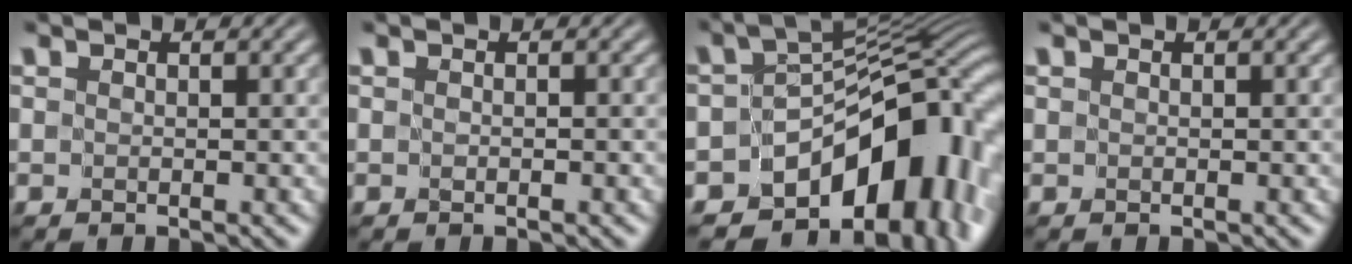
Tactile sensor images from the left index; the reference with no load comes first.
{"total": 0.0}
{"total": 13.9, "force": [-6.6, 8.6, 8.7], "torque": [-0.092, -0.009, -0.106]}
{"total": 0.0}